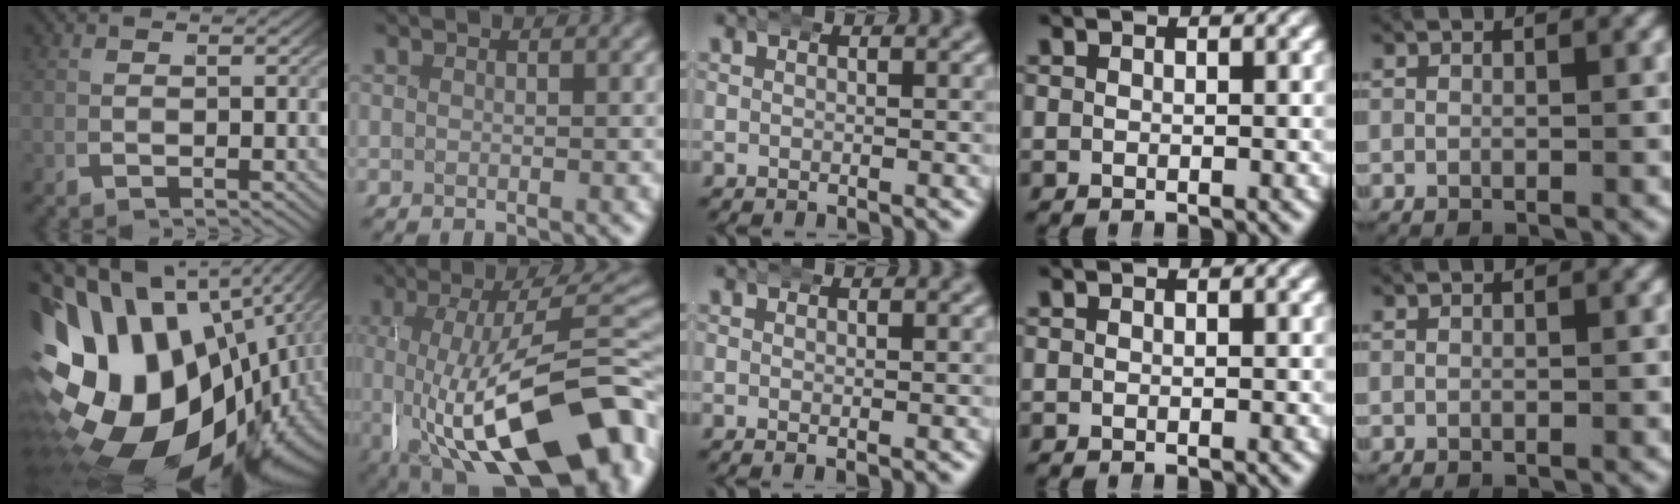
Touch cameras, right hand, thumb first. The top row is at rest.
{"thumb": {"total": 30.1, "force": [-2.4, 21.3, 21.2], "torque": [-0.395, -0.039, -0.024]}, "index": {"total": 16.6, "force": [-5.0, 7.2, 14.1], "torque": [-0.227, -0.028, -0.051]}, "middle": {"total": 0.5, "force": [0.2, 0.1, 0.5], "torque": [-0.007, 0.000, 0.002]}}